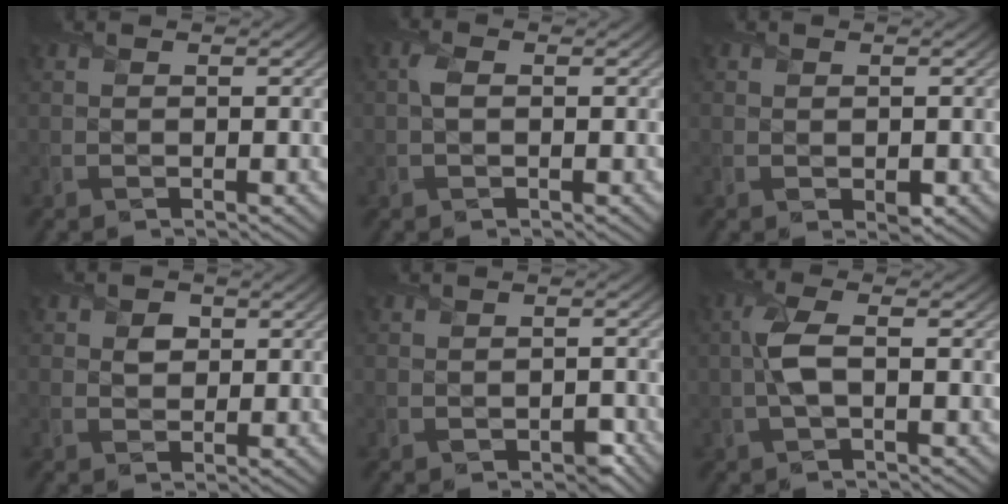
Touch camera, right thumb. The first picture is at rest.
{"total": 1.6, "force": [0.1, 0.9, 1.3], "torque": [-0.034, 0.005, -0.003]}
{"total": 1.4, "force": [0.0, 1.1, 0.9], "torque": [-0.016, -0.010, 0.004]}
{"total": 2.3, "force": [0.6, 1.9, 1.0], "torque": [-0.020, -0.005, 0.008]}
{"total": 2.1, "force": [-0.9, 1.5, 1.1], "torque": [-0.017, -0.012, -0.011]}
{"total": 3.9, "force": [-0.1, 1.4, 3.7], "torque": [-0.089, 0.007, -0.007]}